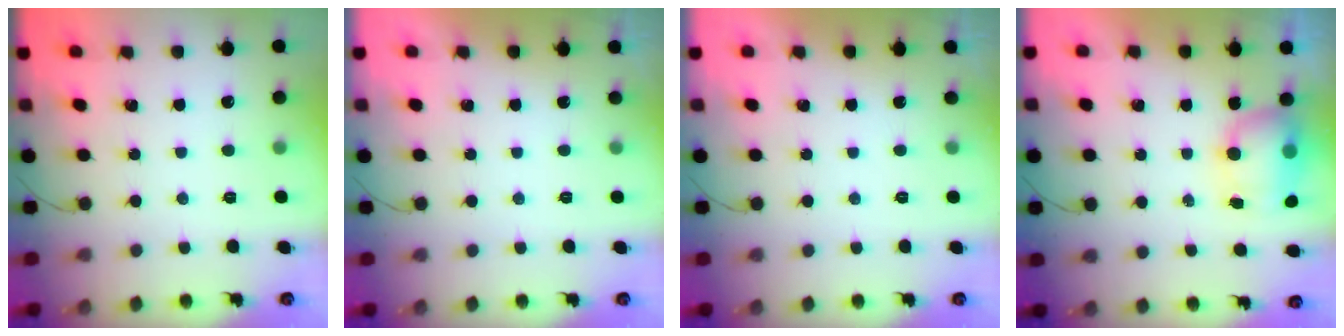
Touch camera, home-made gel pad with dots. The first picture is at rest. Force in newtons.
{"total": 0.0}
{"total": 0.0}
{"total": 11.3, "press": 8.7, "slide": 7.1}